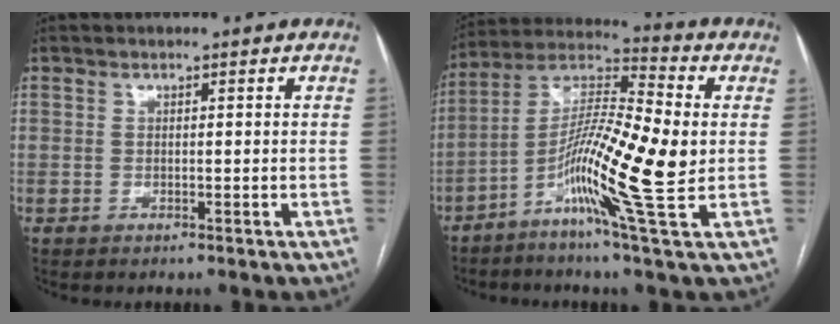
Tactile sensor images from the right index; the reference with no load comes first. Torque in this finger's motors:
{"motor_torque": [1.39, -0.75, 0.66, 0.21]}